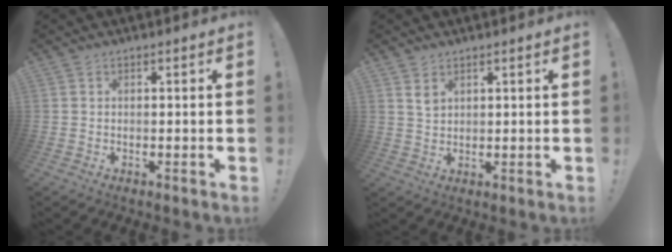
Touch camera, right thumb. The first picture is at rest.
{"total": 3.0, "force": [1.9, 1.7, 1.6], "torque": [-0.011, -0.014, 0.032]}